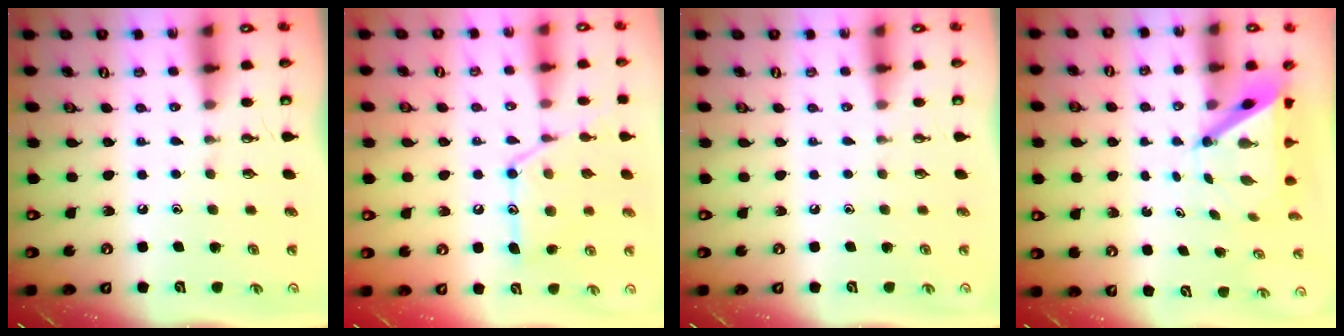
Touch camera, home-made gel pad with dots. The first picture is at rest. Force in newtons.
{"total": 13.6, "press": 13.6, "slide": 1.2}
{"total": 0.0}
{"total": 5.6, "press": 5.6, "slide": 0.5}